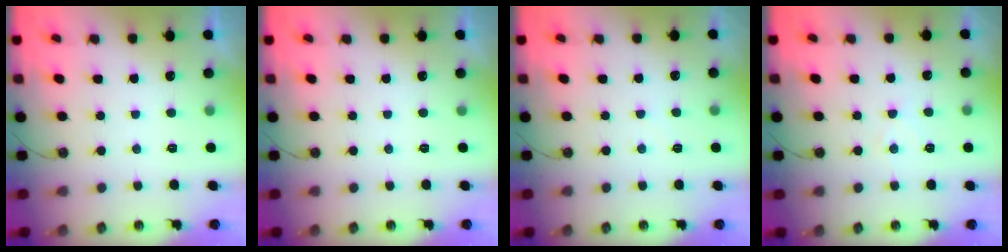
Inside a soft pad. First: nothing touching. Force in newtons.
{"total": 0.0}
{"total": 2.3, "press": 2.3, "slide": 0.3}
{"total": 4.6, "press": 4.5, "slide": 0.7}